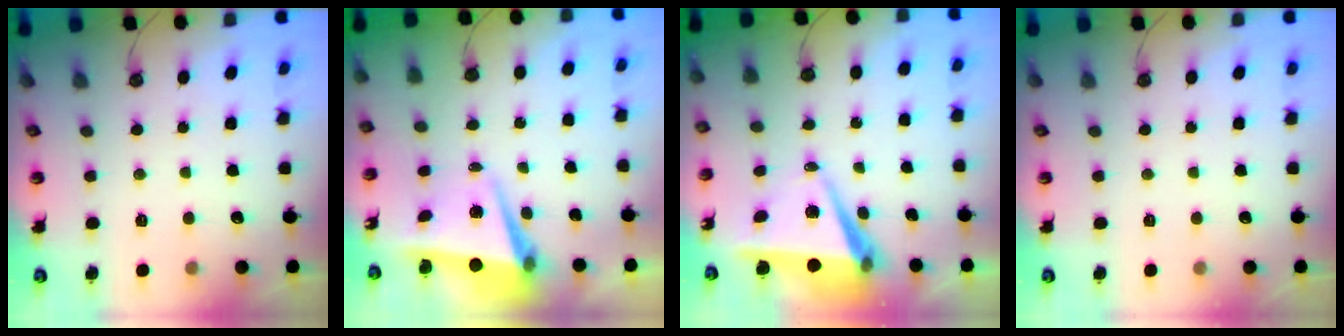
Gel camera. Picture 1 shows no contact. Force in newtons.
{"total": 8.0, "press": 7.2, "slide": 3.6}
{"total": 8.1, "press": 6.8, "slide": 4.4}
{"total": 0.0}